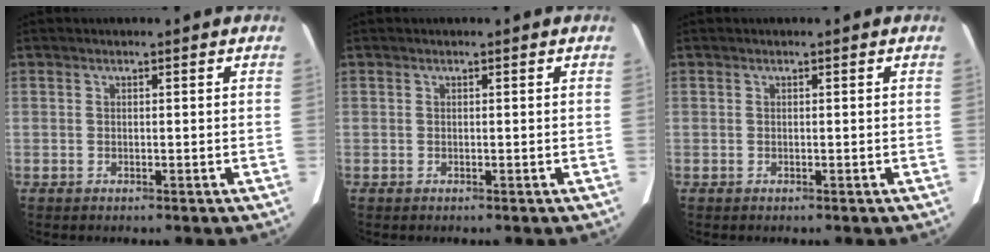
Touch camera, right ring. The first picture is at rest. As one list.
[{"total": 0.0}, {"total": 0.0}]